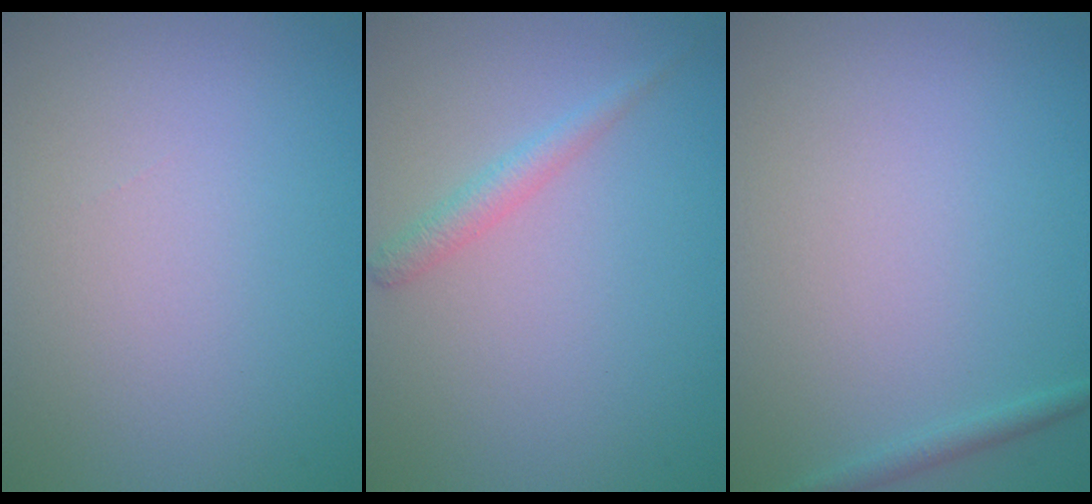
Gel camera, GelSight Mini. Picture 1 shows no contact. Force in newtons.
{"total": 1.6, "press": 1.6, "slide": 0.0}
{"total": 1.0, "press": 1.0, "slide": 0.0}